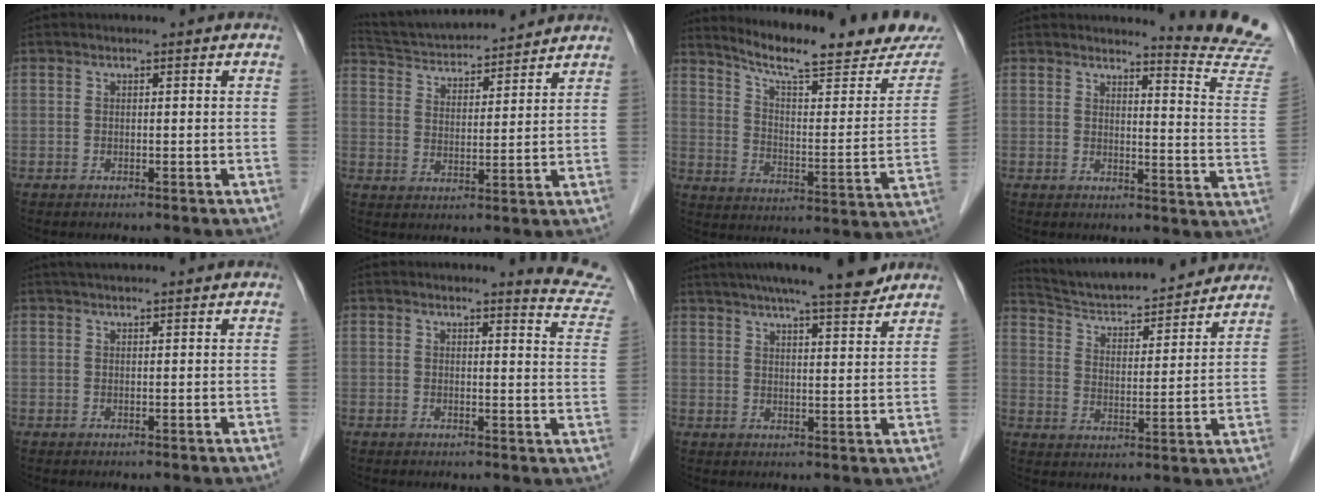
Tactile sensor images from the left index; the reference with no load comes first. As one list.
[{"total": 14.8, "force": [13.9, 2.0, 4.5], "torque": [-0.083, 0.029, 0.228]}, {"total": 21.6, "force": [19.5, 1.8, 9.2], "torque": [-0.136, -0.054, 0.263]}, {"total": 11.9, "force": [11.7, -1.8, 0.5], "torque": [-0.007, -0.128, 0.115]}, {"total": 5.5, "force": [5.0, 0.5, 2.3], "torque": [-0.032, 0.038, 0.071]}, {"total": 7.3, "force": [7.2, -0.5, 0.0], "torque": [-0.001, -0.070, 0.059]}, {"total": 14.1, "force": [12.2, 0.8, 6.9], "torque": [-0.108, 0.011, 0.168]}, {"total": 19.5, "force": [18.2, 2.8, 6.2], "torque": [-0.095, 0.008, 0.266]}]